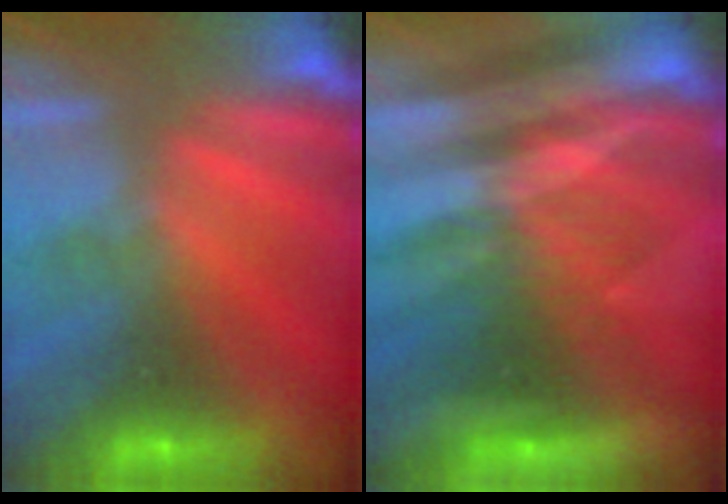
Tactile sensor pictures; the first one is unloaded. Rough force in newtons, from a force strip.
{"total": 3.0}